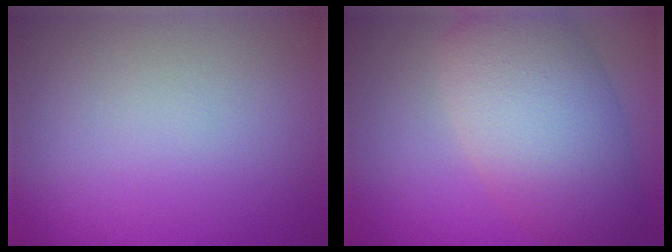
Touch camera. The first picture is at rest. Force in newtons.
{"total": 8.9, "press": 8.9, "slide": 0.5}